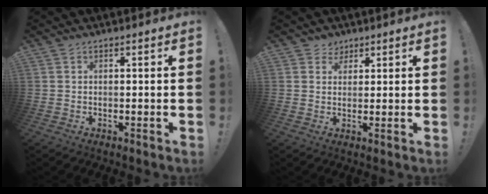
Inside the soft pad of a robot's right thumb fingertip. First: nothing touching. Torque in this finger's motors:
{"motor_torque": [-0.11, 0.13, -0.02, 0.23, -0.01]}